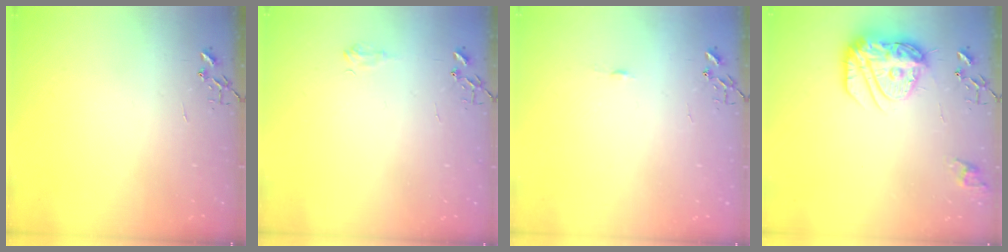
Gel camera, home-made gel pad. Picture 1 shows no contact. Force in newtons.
{"total": 6.0, "press": 5.9, "slide": 0.7}
{"total": 3.3, "press": 3.3, "slide": 0.4}
{"total": 16.5, "press": 16.5, "slide": 1.6}